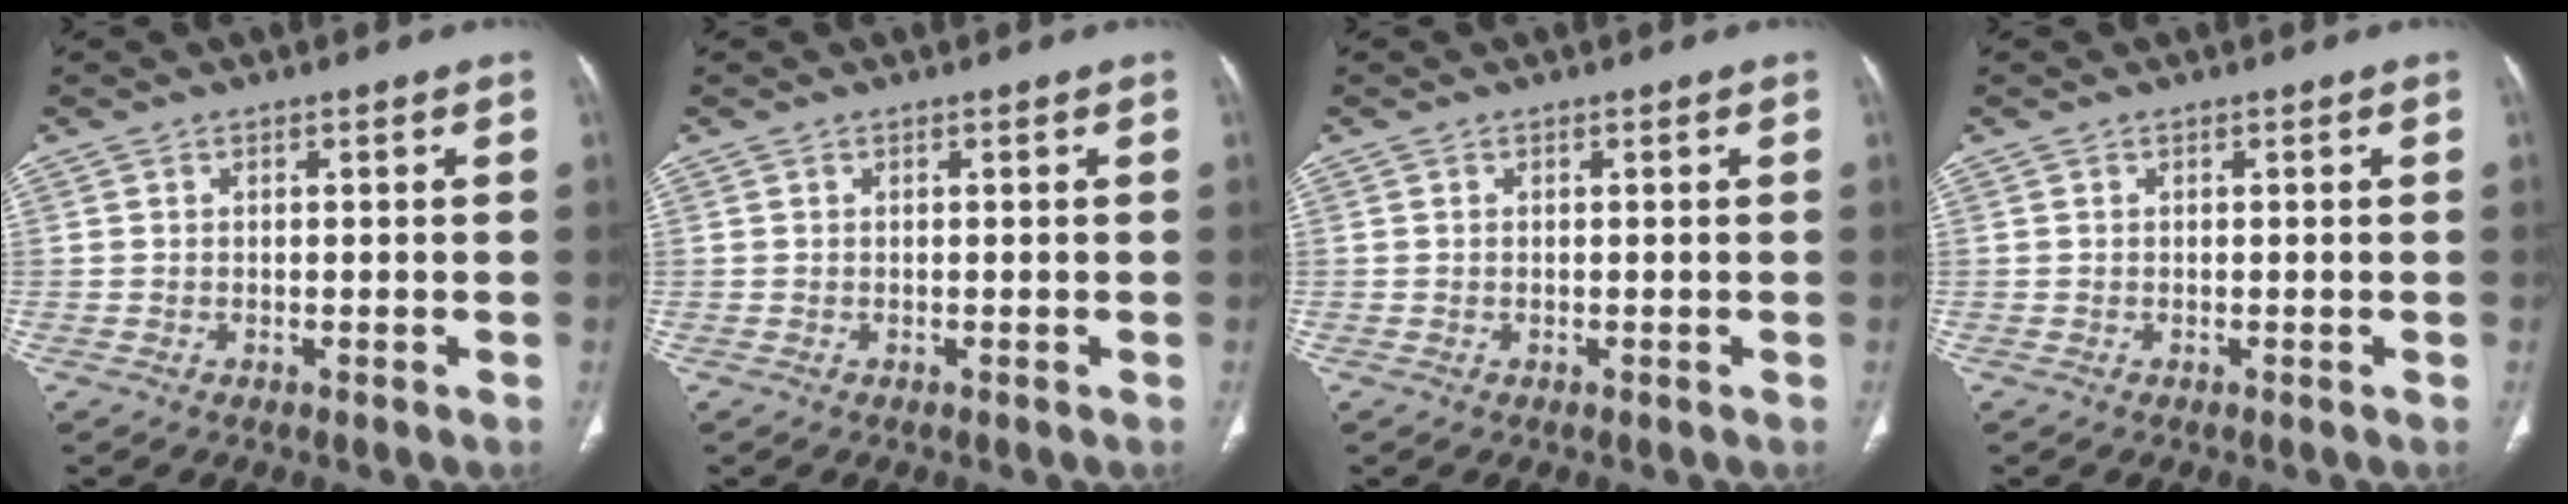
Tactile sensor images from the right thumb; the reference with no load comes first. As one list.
[{"total": 0.0}, {"total": 0.0}, {"total": 0.0}]